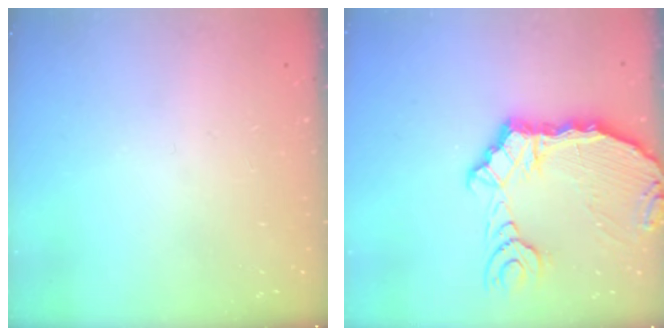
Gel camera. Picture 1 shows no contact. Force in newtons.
{"total": 13.5, "press": 12.9, "slide": 3.8}